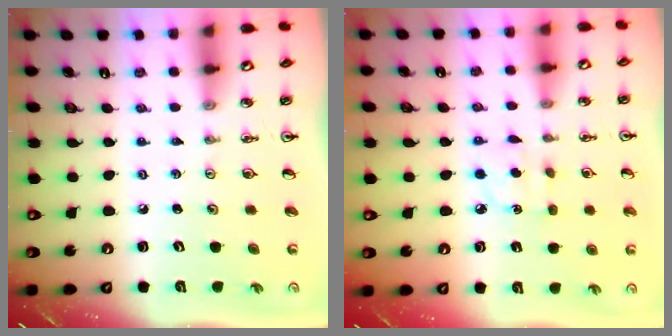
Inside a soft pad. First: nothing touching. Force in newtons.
{"total": 5.5, "press": 5.4, "slide": 0.6}